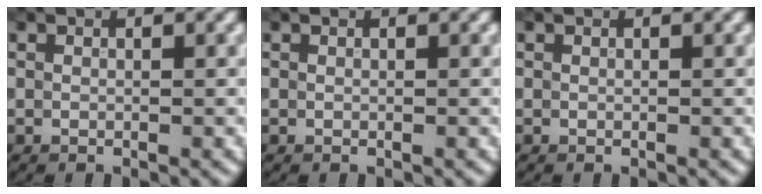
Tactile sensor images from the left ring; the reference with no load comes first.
{"total": 0.0}
{"total": 0.0}